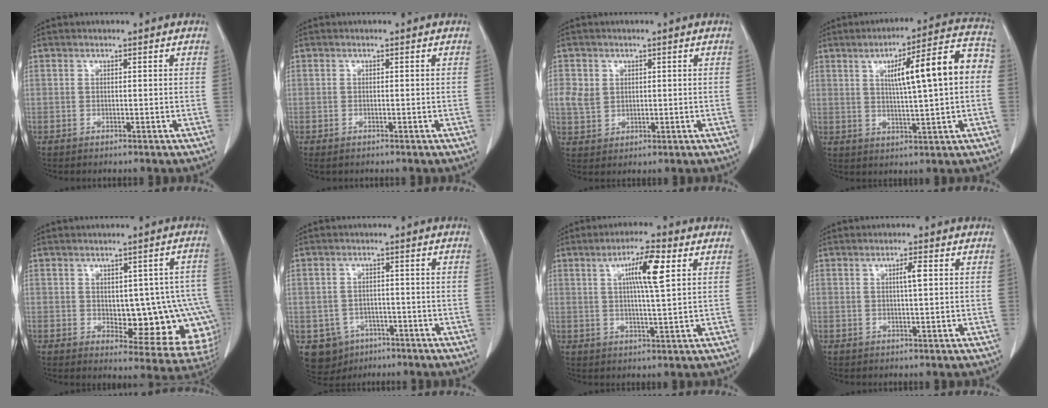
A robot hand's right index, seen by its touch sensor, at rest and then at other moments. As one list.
[{"total": 0.7, "force": [-0.5, 0.3, 0.4], "torque": [-0.008, -0.001, -0.003]}, {"total": 4.3, "force": [1.0, 3.6, 2.0], "torque": [-0.038, 0.006, 0.025]}, {"total": 13.7, "force": [2.1, 1.5, 13.4], "torque": [-0.190, 0.033, 0.030]}, {"total": 14.8, "force": [-1.5, 6.4, 13.2], "torque": [-0.110, 0.020, 0.002]}, {"total": 6.4, "force": [-3.1, 5.5, 1.0], "torque": [-0.021, 0.008, -0.036]}, {"total": 7.3, "force": [2.5, 0.2, 6.9], "torque": [-0.121, 0.002, 0.041]}, {"total": 2.1, "force": [0.5, 0.1, 2.1], "torque": [-0.036, 0.002, 0.007]}]